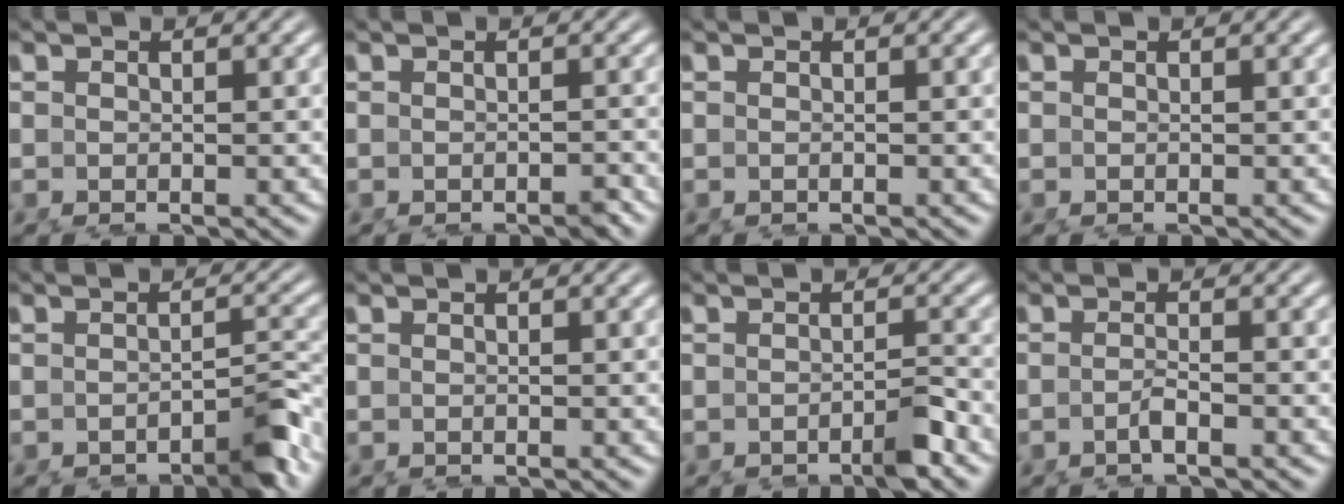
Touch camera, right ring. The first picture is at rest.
{"total": 0.8, "force": [-0.8, -0.2, 0.2], "torque": [-0.002, -0.002, -0.012]}
{"total": 0.0}
{"total": 0.0}
{"total": 2.8, "force": [-2.1, 0.0, 1.8], "torque": [-0.019, -0.004, -0.035]}
{"total": 0.0}
{"total": 1.8, "force": [-1.4, -0.5, 1.0], "torque": [-0.007, 0.001, -0.027]}
{"total": 1.6, "force": [-1.2, -0.6, 0.8], "torque": [-0.006, -0.003, -0.022]}